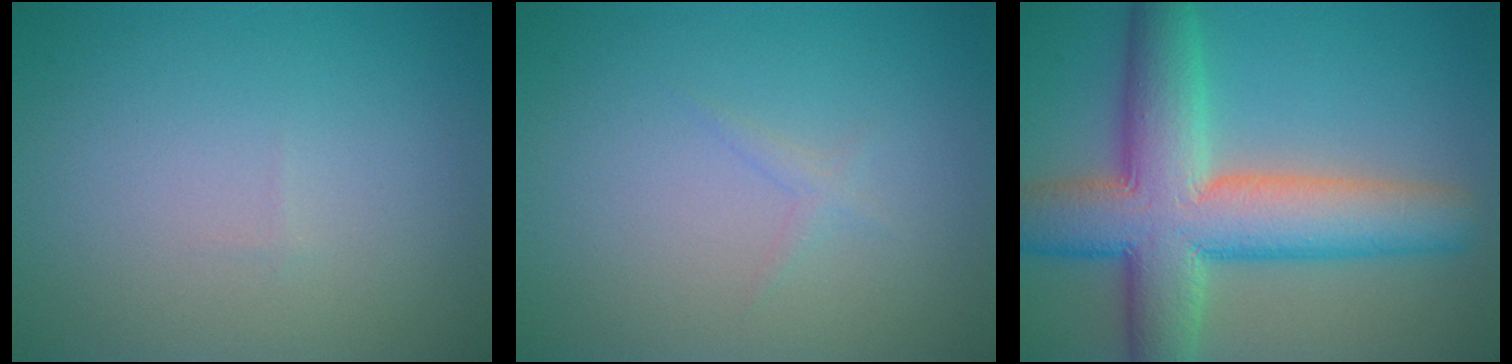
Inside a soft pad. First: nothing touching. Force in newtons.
{"total": 0.7, "press": 0.7, "slide": 0.0}
{"total": 10.8, "press": 10.8, "slide": 0.6}